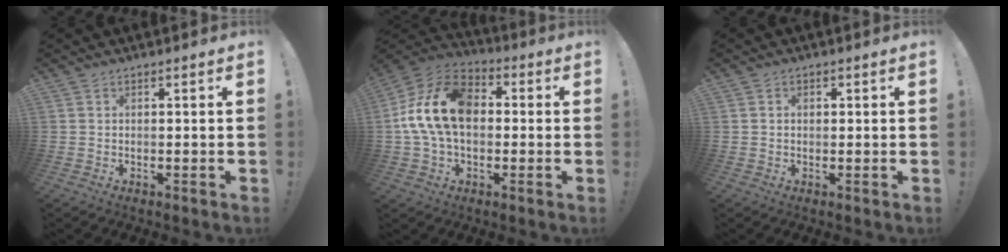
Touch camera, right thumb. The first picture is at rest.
{"total": 18.7, "force": [1.5, 12.6, 13.8], "torque": [-0.256, 0.020, 0.032]}
{"total": 0.8, "force": [0.2, 0.6, 0.5], "torque": [-0.003, -0.001, 0.002]}